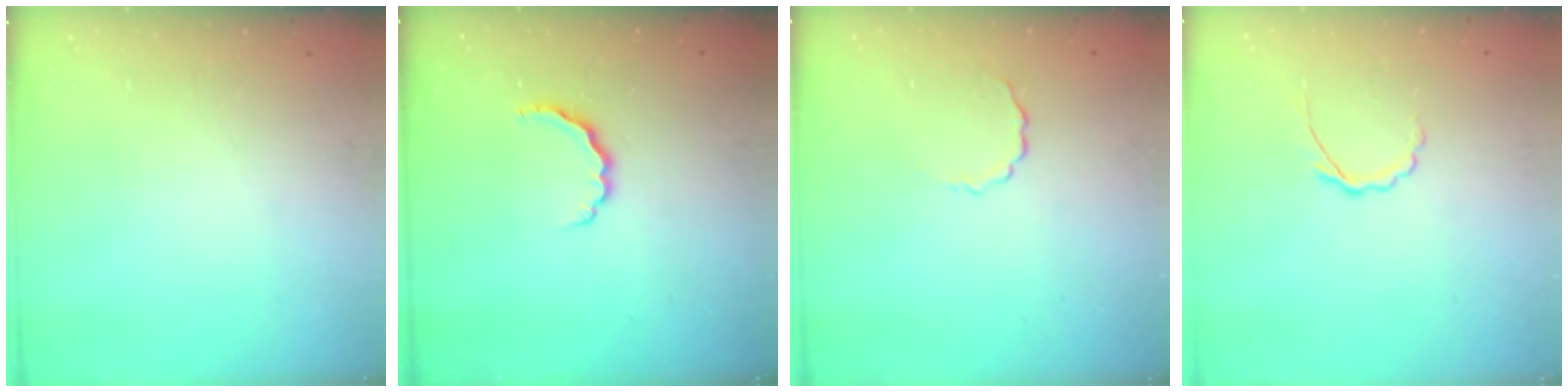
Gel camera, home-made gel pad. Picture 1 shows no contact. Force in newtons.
{"total": 4.9, "press": 4.8, "slide": 1.0}
{"total": 2.6, "press": 2.5, "slide": 0.8}
{"total": 3.1, "press": 2.9, "slide": 1.0}